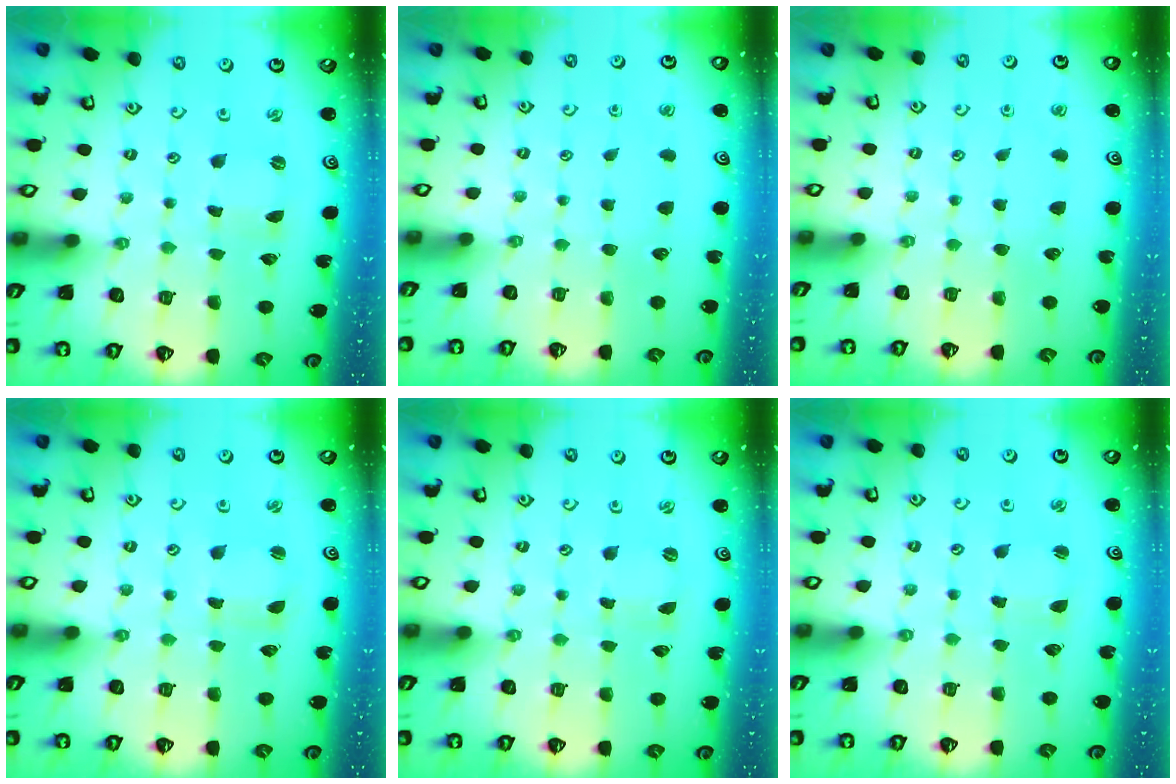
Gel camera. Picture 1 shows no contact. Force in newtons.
{"total": 0.0}
{"total": 0.0}
{"total": 1.5, "press": 1.5, "slide": 0.1}
{"total": 0.0}
{"total": 1.9, "press": 1.9, "slide": 0.3}